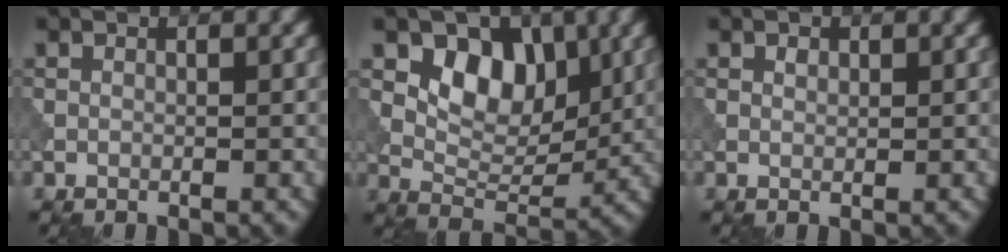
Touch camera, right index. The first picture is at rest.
{"total": 5.9, "force": [2.2, 4.0, 3.8], "torque": [-0.053, -0.013, 0.031]}
{"total": 0.5, "force": [0.2, 0.4, 0.3], "torque": [-0.008, -0.003, 0.005]}